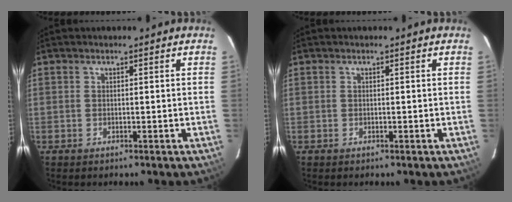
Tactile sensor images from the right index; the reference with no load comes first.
{"total": 0.0}